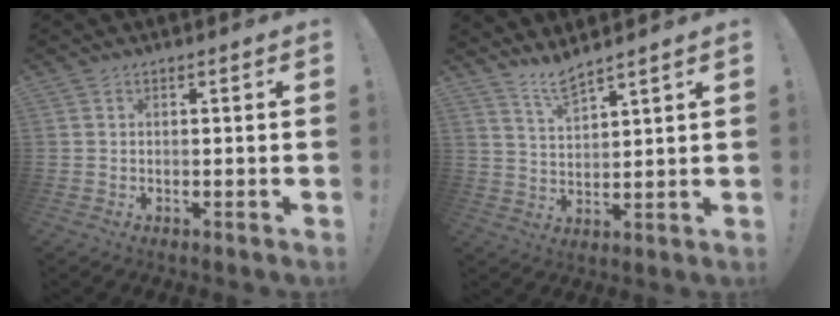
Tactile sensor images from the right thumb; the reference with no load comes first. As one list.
[{"total": 6.3, "force": [5.4, 0.8, 3.1], "torque": [-0.065, -0.028, 0.096]}]